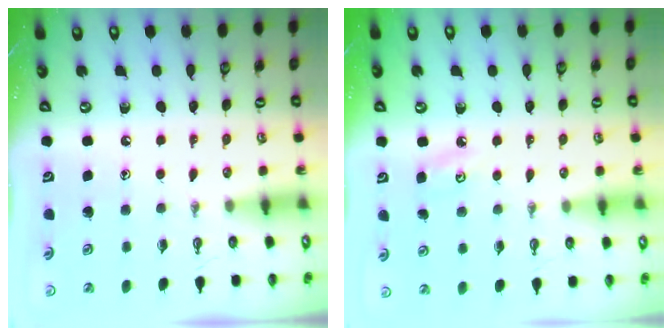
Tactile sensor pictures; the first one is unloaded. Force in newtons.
{"total": 4.1, "press": 4.0, "slide": 0.7}